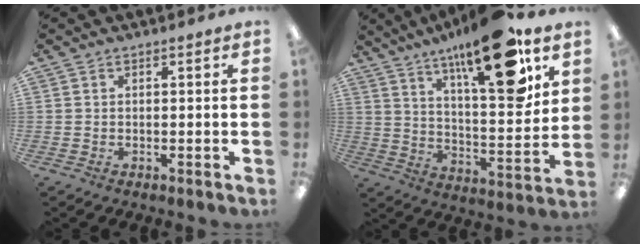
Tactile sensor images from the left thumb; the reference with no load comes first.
{"total": 20.9, "force": [13.6, 5.5, 14.9], "torque": [-0.229, -0.082, 0.215]}